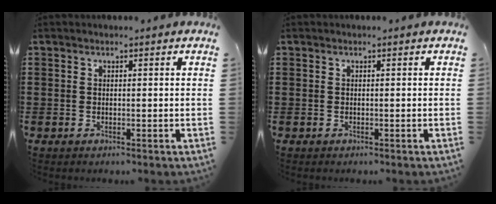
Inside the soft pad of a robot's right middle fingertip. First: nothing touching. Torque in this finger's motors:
{"motor_torque": [0.05, -0.02, -0.05, 0.02]}